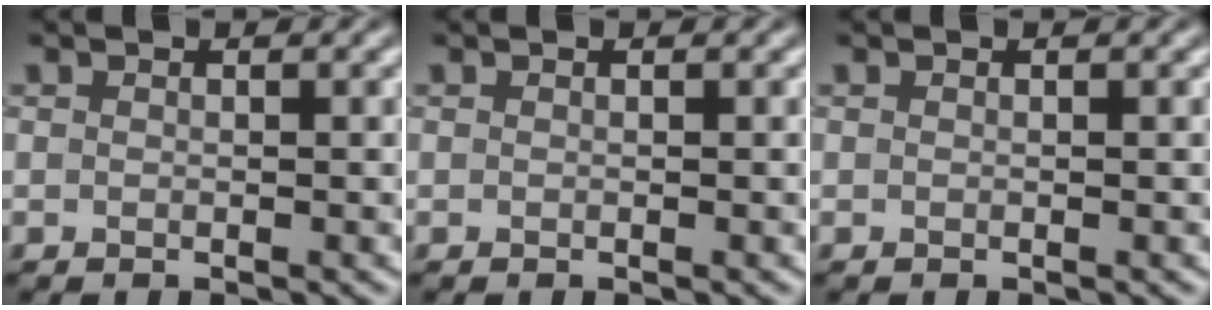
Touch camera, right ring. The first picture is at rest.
{"total": 0.0}
{"total": 0.0}